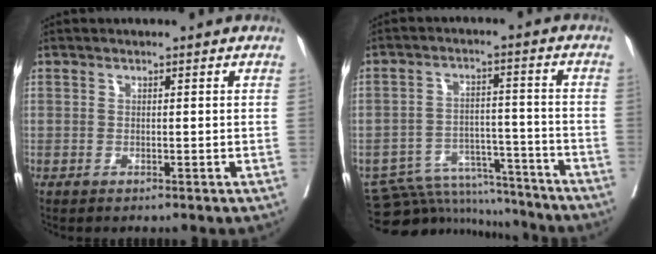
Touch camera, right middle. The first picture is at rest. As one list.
[{"total": 12.6, "force": [-12.2, 2.7, 0.9], "torque": [-0.011, 0.023, -0.185]}]